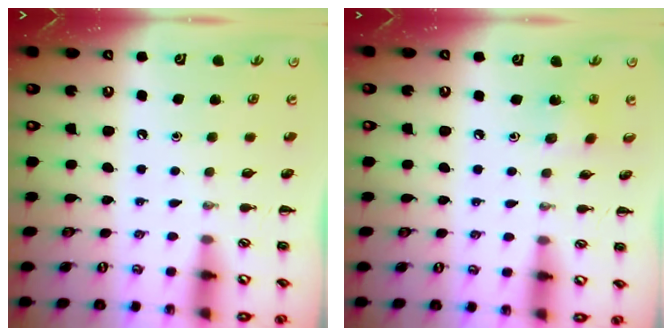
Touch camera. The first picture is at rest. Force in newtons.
{"total": 1.7, "press": 1.6, "slide": 0.6}